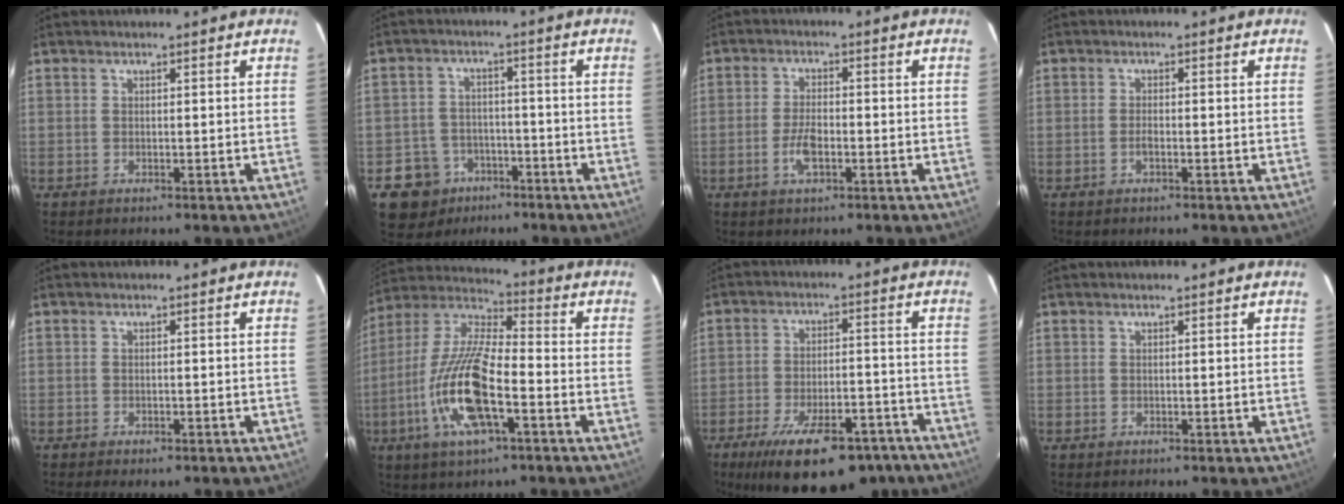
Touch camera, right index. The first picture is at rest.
{"total": 8.6, "force": [-4.9, 7.0, 1.0], "torque": [-0.042, 0.029, -0.072]}
{"total": 4.9, "force": [-1.9, 2.1, 4.0], "torque": [-0.083, 0.000, -0.035]}
{"total": 1.6, "force": [-0.7, 0.7, 1.2], "torque": [-0.025, 0.002, -0.014]}
{"total": 2.6, "force": [-2.0, 1.0, 1.3], "torque": [-0.029, -0.011, -0.028]}
{"total": 17.2, "force": [-6.3, 5.2, 15.1], "torque": [-0.314, -0.012, -0.129]}
{"total": 21.6, "force": [-15.8, 8.1, 12.3], "torque": [-0.213, -0.020, -0.215]}
{"total": 0.0}